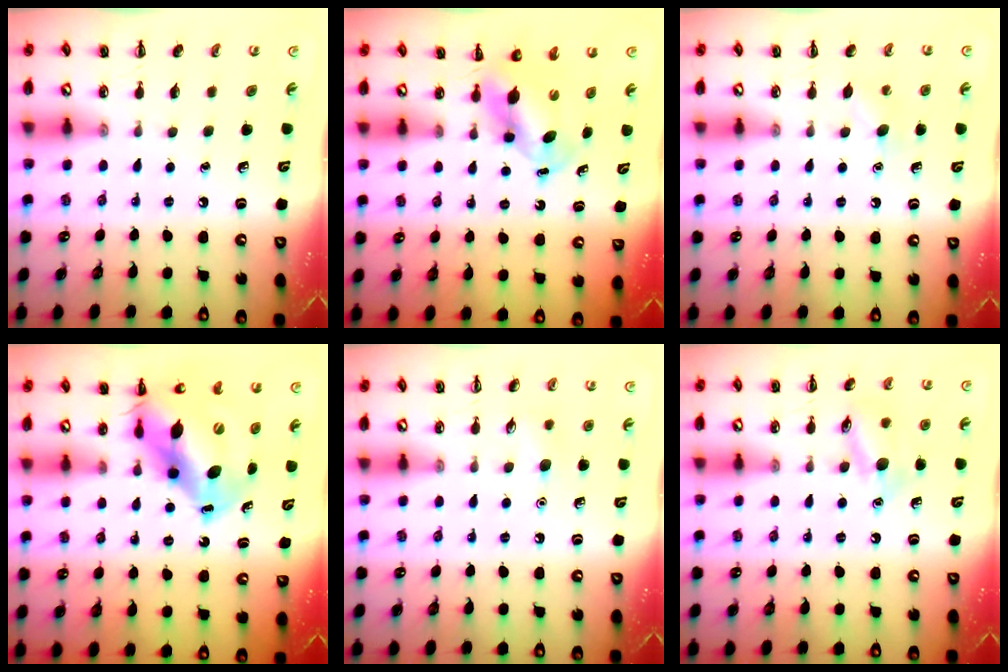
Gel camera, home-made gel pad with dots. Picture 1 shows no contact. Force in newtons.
{"total": 6.5, "press": 6.4, "slide": 1.1}
{"total": 5.1, "press": 4.9, "slide": 1.5}
{"total": 12.8, "press": 12.4, "slide": 3.4}
{"total": 5.2, "press": 5.0, "slide": 1.3}
{"total": 10.7, "press": 10.7, "slide": 0.8}